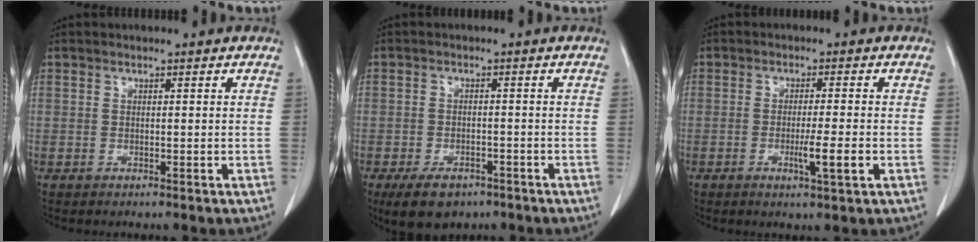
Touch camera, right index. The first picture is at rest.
{"total": 6.2, "force": [-4.3, 3.4, 2.9], "torque": [-0.052, -0.003, -0.064]}
{"total": 4.4, "force": [-1.4, -0.2, 4.2], "torque": [-0.069, -0.008, -0.021]}